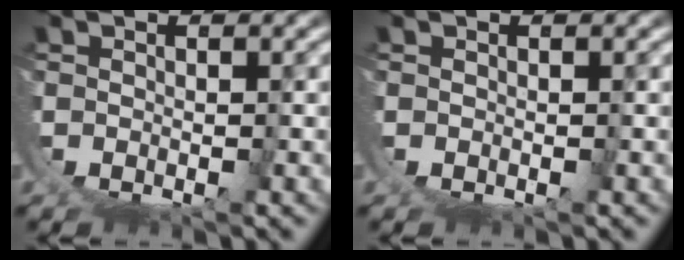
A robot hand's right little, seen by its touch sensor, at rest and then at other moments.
{"total": 0.0}